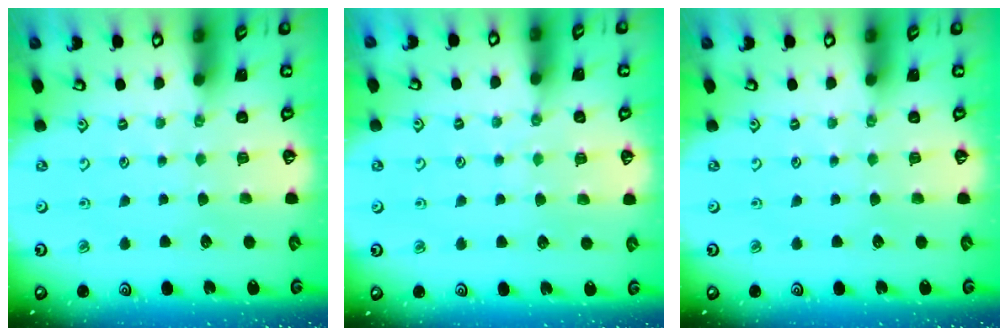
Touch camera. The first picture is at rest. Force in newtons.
{"total": 4.5, "press": 4.5, "slide": 0.6}
{"total": 0.0}